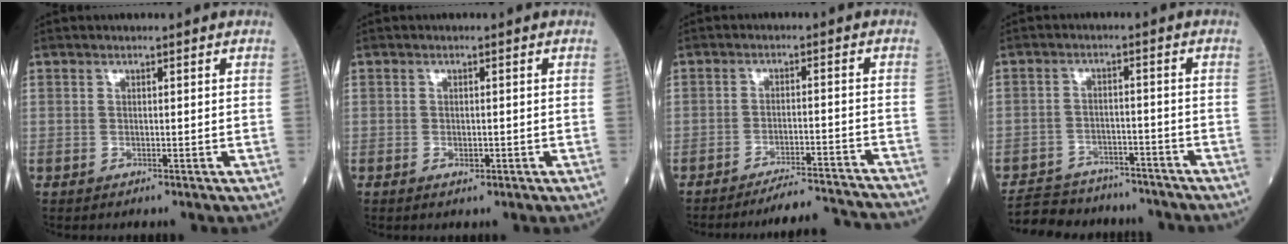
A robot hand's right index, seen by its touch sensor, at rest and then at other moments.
{"total": 1.3, "force": [-0.5, 0.7, 0.9], "torque": [-0.014, -0.002, -0.005]}
{"total": 12.8, "force": [-12.6, -1.1, 2.1], "torque": [-0.010, -0.007, -0.167]}
{"total": 13.6, "force": [-12.2, 5.0, 3.4], "torque": [-0.067, 0.012, -0.166]}